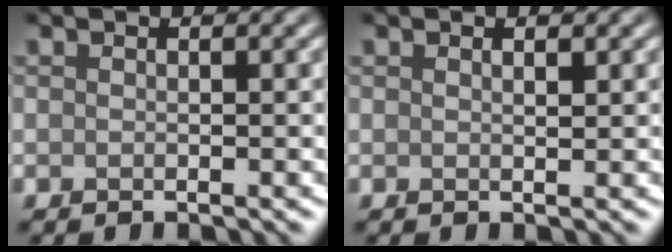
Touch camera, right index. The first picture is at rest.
{"total": 0.6, "force": [0.4, 0.1, 0.4], "torque": [-0.007, -0.002, 0.007]}